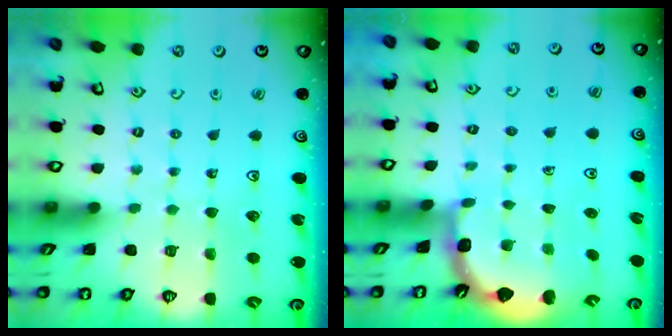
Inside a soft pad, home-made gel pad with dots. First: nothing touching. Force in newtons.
{"total": 2.1, "press": 2.1, "slide": 0.2}